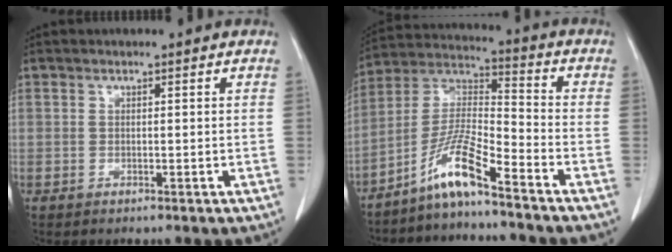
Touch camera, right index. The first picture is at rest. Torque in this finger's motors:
{"motor_torque": [1.20, -0.92, 0.25, 0.09]}